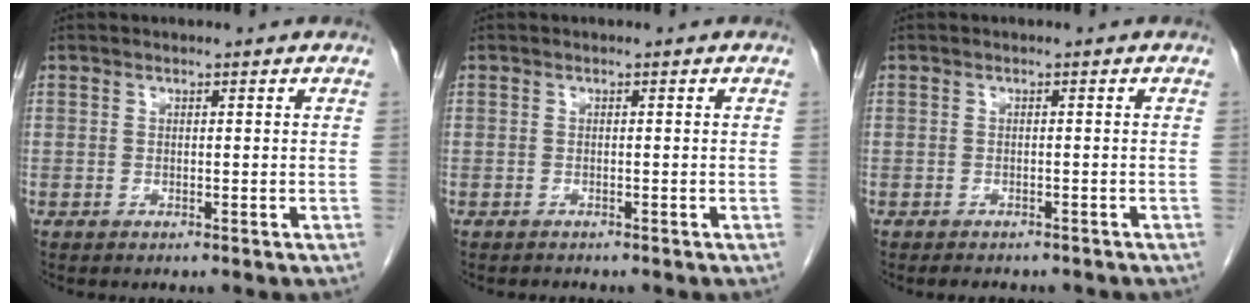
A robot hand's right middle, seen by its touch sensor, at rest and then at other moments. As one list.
[{"total": 0.6, "force": [-0.6, 0.2, 0.0], "torque": [-0.007, -0.001, -0.010]}, {"total": 4.5, "force": [-3.8, 1.7, 1.6], "torque": [-0.021, -0.003, -0.042]}]